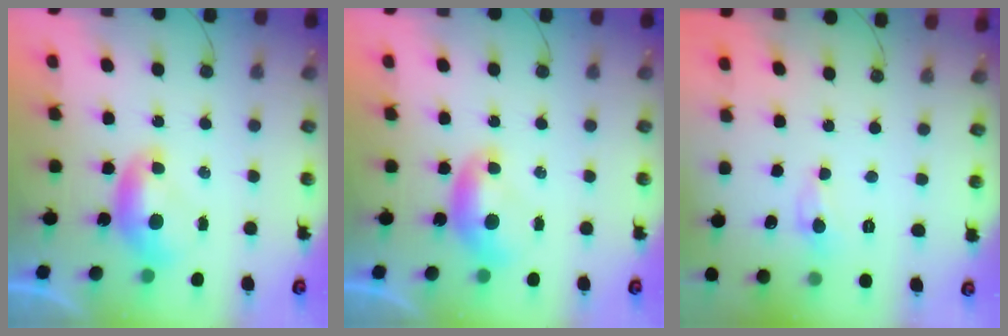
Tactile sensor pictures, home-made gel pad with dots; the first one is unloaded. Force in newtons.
{"total": 0.0}
{"total": 0.0}